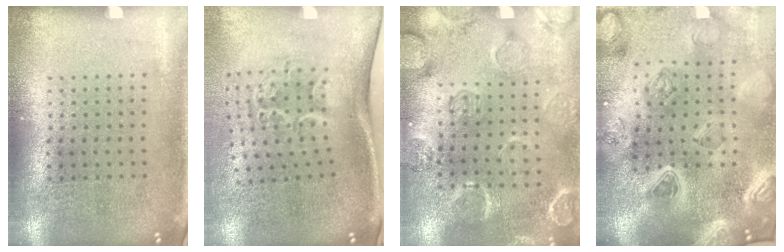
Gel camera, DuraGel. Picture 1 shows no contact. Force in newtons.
{"total": 2.2, "press": 1.3, "slide": 1.8}
{"total": 2.5, "press": 2.2, "slide": 1.1}
{"total": 4.6, "press": 4.0, "slide": 2.3}